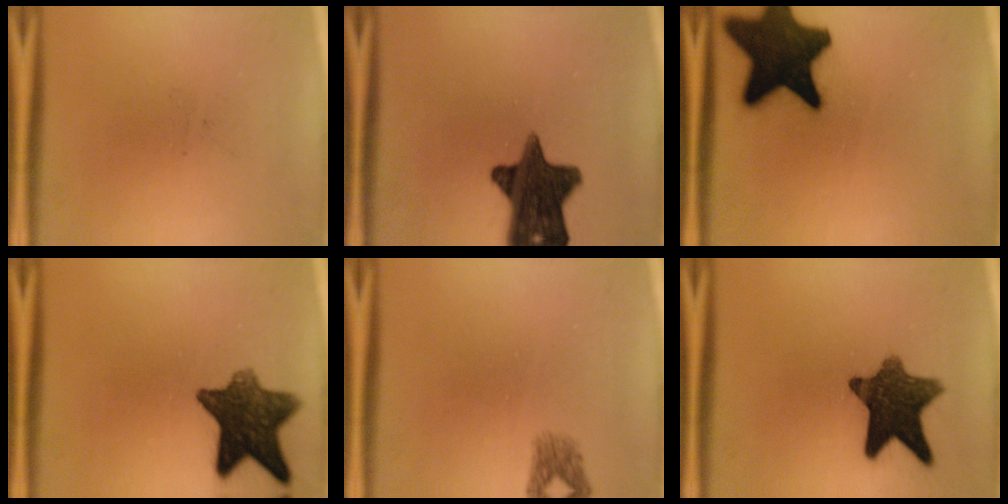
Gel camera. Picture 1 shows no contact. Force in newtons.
{"total": 14.3}
{"total": 17.5}
{"total": 11.0}
{"total": 1.8}
{"total": 11.5}